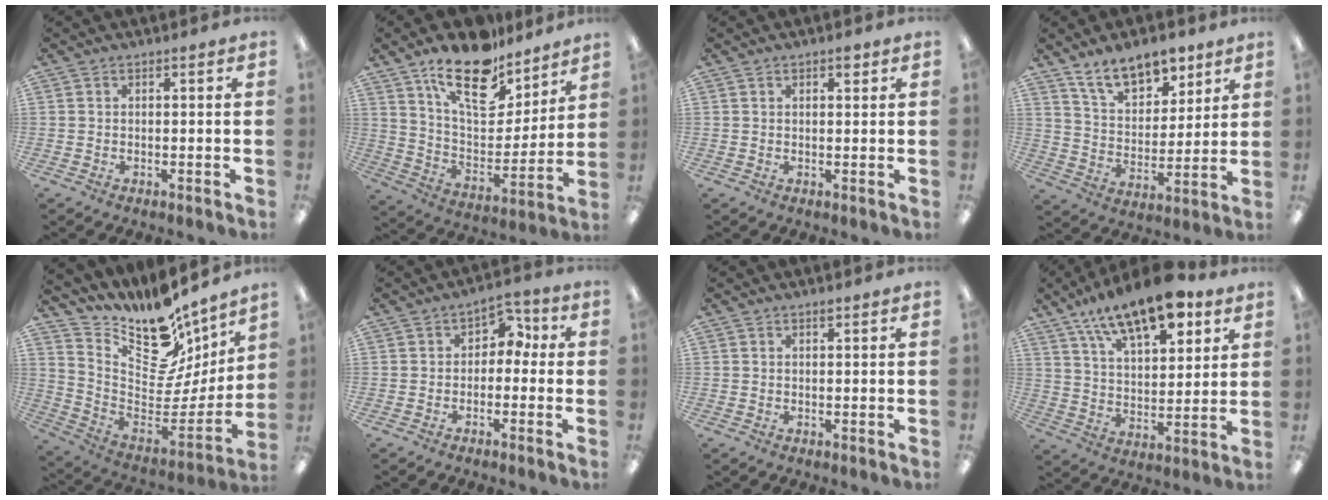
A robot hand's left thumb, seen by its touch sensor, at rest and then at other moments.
{"total": 19.3, "force": [14.3, 8.5, 9.9], "torque": [-0.162, -0.090, 0.248]}
{"total": 2.0, "force": [1.2, 1.0, 1.3], "torque": [-0.011, -0.004, 0.017]}
{"total": 13.0, "force": [9.8, 6.1, 6.0], "torque": [-0.087, -0.052, 0.178]}
{"total": 15.5, "force": [11.7, 7.5, 6.8], "torque": [-0.095, -0.120, 0.198]}
{"total": 4.1, "force": [0.0, 3.3, 2.4], "torque": [-0.034, 0.007, -0.005]}
{"total": 0.6, "force": [0.5, 0.1, 0.3], "torque": [-0.007, 0.001, 0.009]}
{"total": 17.9, "force": [12.4, 7.1, 10.7], "torque": [-0.175, -0.065, 0.212]}